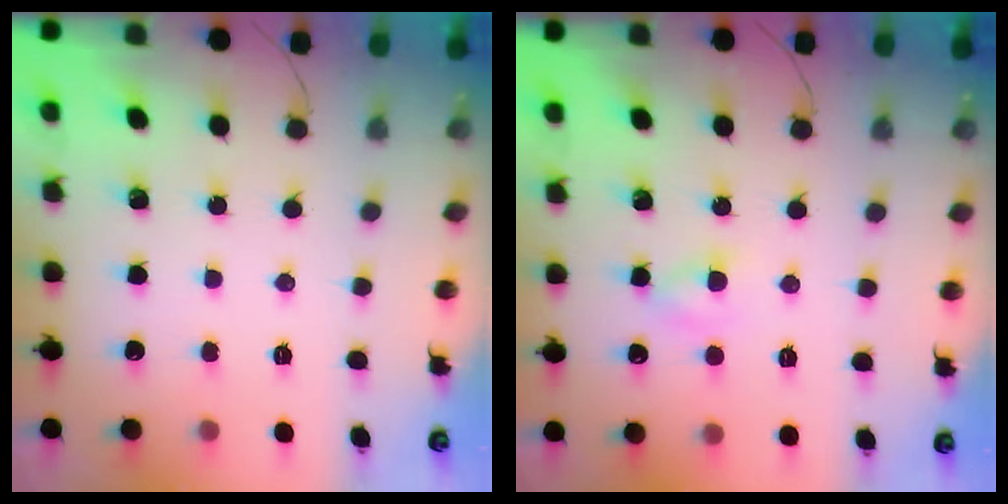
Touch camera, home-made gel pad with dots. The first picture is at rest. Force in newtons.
{"total": 1.7, "press": 1.6, "slide": 0.5}